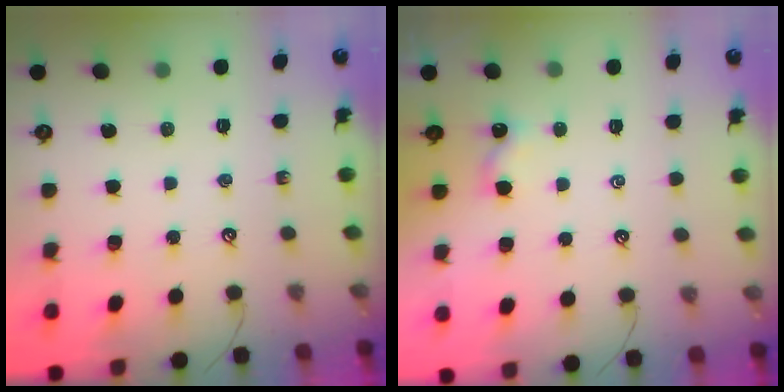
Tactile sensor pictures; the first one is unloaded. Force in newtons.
{"total": 2.0, "press": 2.0, "slide": 0.2}